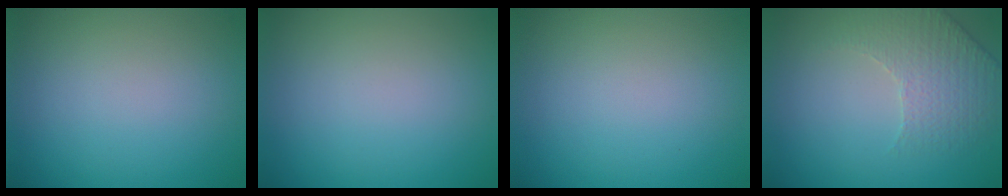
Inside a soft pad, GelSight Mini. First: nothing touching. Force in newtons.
{"total": 0.0}
{"total": 0.0}
{"total": 2.2, "press": 2.0, "slide": 1.0}